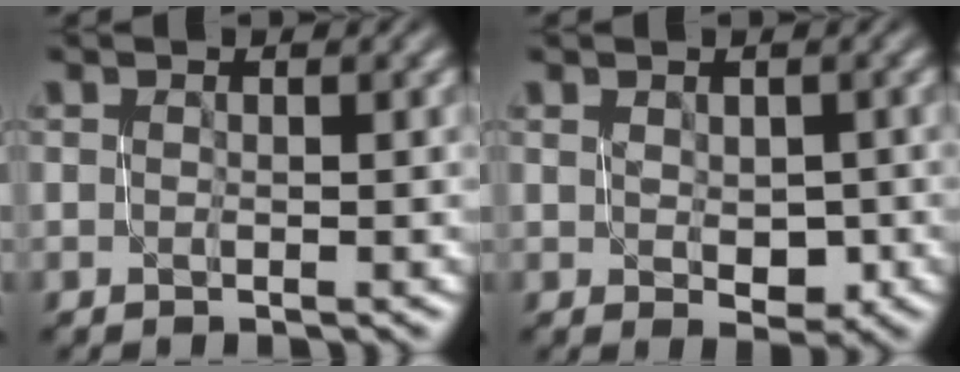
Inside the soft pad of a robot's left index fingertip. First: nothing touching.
{"total": 1.3, "force": [0.1, 0.8, 1.0], "torque": [-0.013, -0.001, 0.009]}